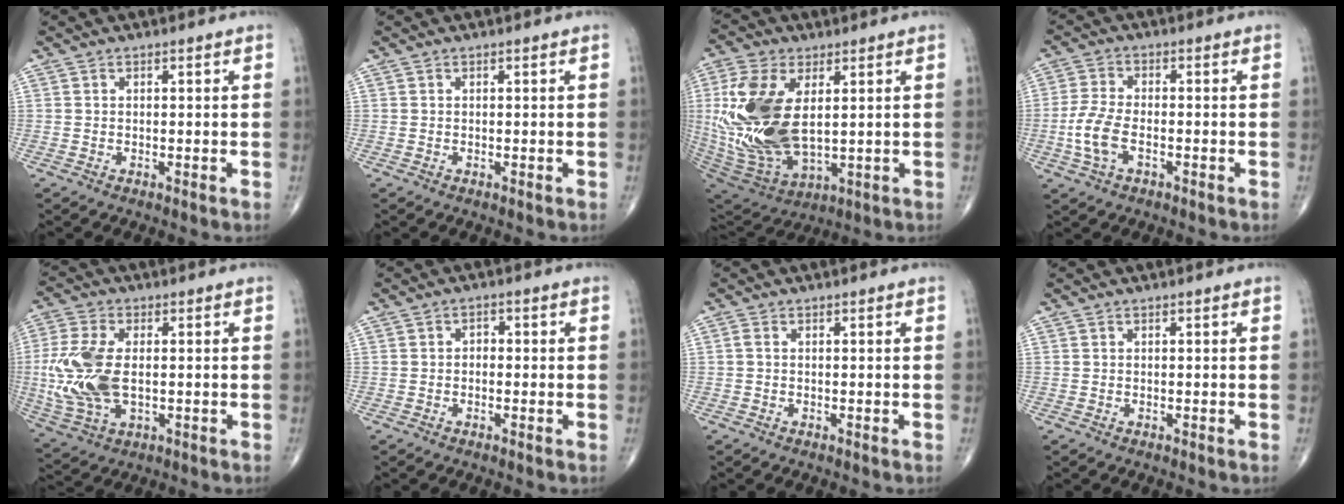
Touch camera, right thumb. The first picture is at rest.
{"total": 0.0}
{"total": 21.3, "force": [2.5, 11.6, 17.8], "torque": [-0.379, -0.025, 0.057]}
{"total": 7.0, "force": [-2.0, 3.6, 5.7], "torque": [-0.133, 0.012, -0.040]}
{"total": 14.1, "force": [-0.4, 7.8, 11.7], "torque": [-0.269, -0.005, -0.002]}
{"total": 1.6, "force": [-0.2, 1.2, 1.0], "torque": [-0.003, 0.008, -0.011]}
{"total": 0.7, "force": [0.0, 0.3, 0.6], "torque": [-0.013, -0.001, -0.004]}
{"total": 0.0}